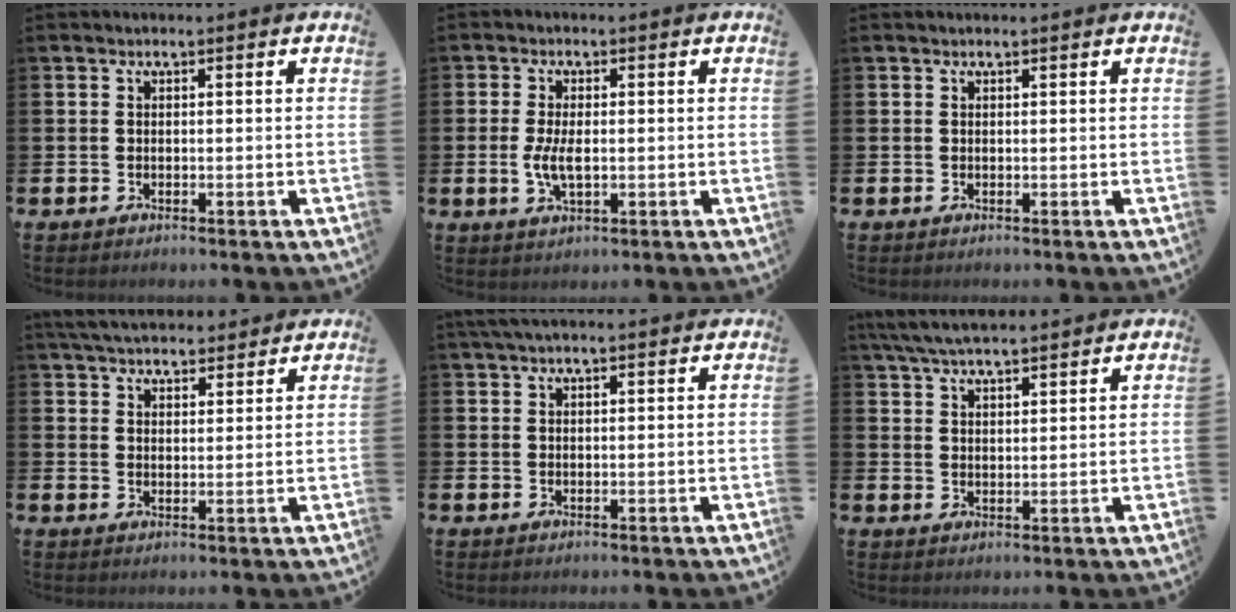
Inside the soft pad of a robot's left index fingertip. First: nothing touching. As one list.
[{"total": 3.9, "force": [-0.2, 1.8, 3.5], "torque": [-0.060, 0.002, -0.005]}, {"total": 0.0}, {"total": 5.0, "force": [4.9, 1.1, 0.5], "torque": [-0.021, -0.019, 0.089]}, {"total": 2.4, "force": [1.9, 0.4, 1.3], "torque": [-0.025, 0.001, 0.034]}, {"total": 5.5, "force": [5.3, 0.6, 1.6], "torque": [-0.049, -0.016, 0.098]}]